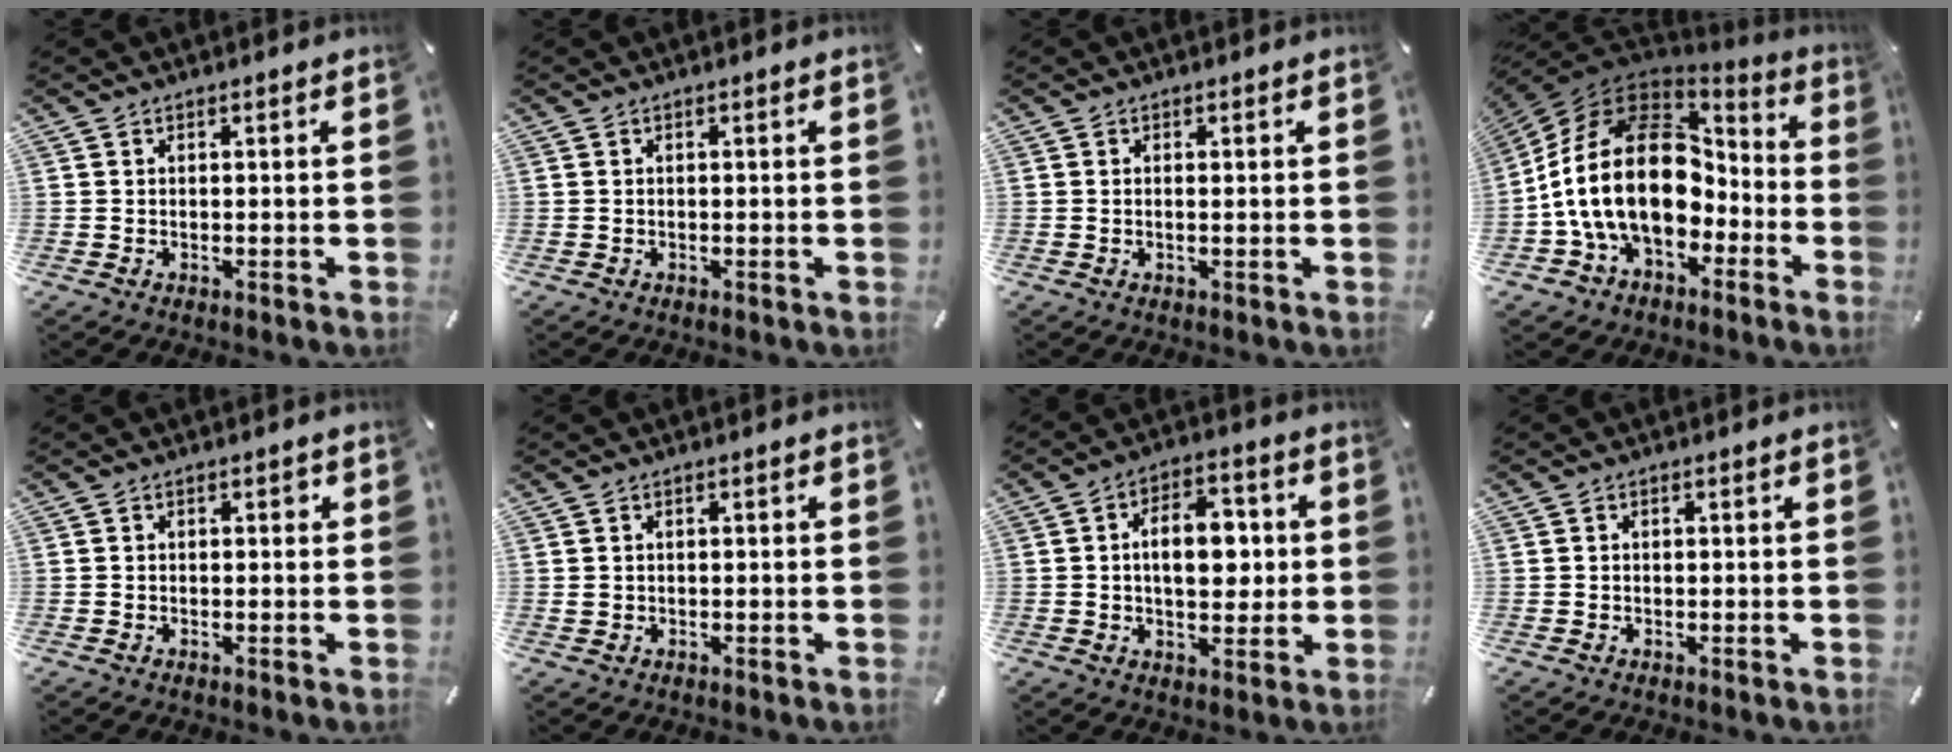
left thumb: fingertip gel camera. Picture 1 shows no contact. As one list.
[{"total": 0.0}, {"total": 0.7, "force": [0.1, 0.1, 0.7], "torque": [-0.015, -0.003, 0.004]}, {"total": 25.0, "force": [-1.1, 17.2, 18.2], "torque": [-0.361, 0.014, -0.009]}, {"total": 1.0, "force": [0.1, 0.8, 0.5], "torque": [-0.011, 0.008, -0.001]}, {"total": 1.1, "force": [0.0, 1.1, 0.2], "torque": [-0.005, 0.007, -0.003]}, {"total": 10.9, "force": [0.9, 6.8, 8.5], "torque": [-0.128, 0.002, 0.013]}, {"total": 0.5, "force": [0.0, 0.5, 0.2], "torque": [-0.005, 0.003, -0.001]}]